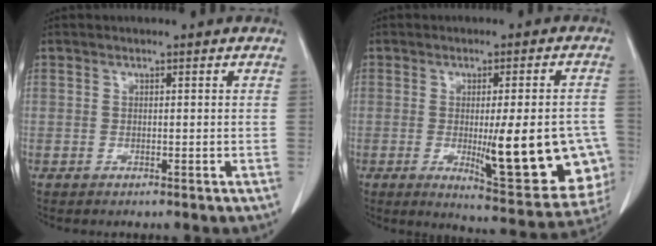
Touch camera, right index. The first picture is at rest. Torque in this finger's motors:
{"motor_torque": [1.51, -0.26, 0.38, 0.08]}